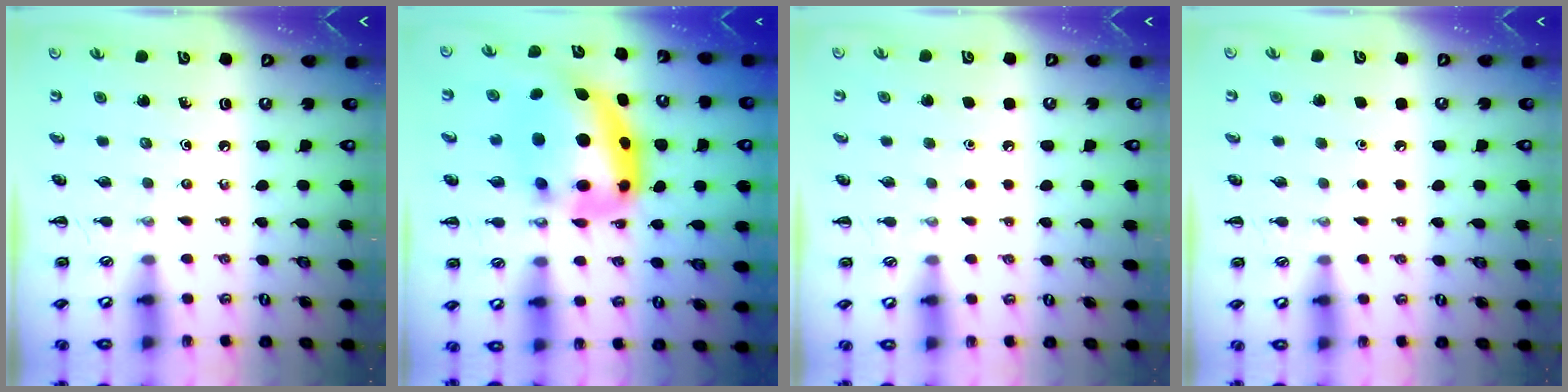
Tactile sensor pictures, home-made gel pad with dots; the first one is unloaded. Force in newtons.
{"total": 14.2, "press": 13.7, "slide": 3.5}
{"total": 1.6, "press": 1.6, "slide": 0.1}
{"total": 1.8, "press": 1.7, "slide": 0.1}